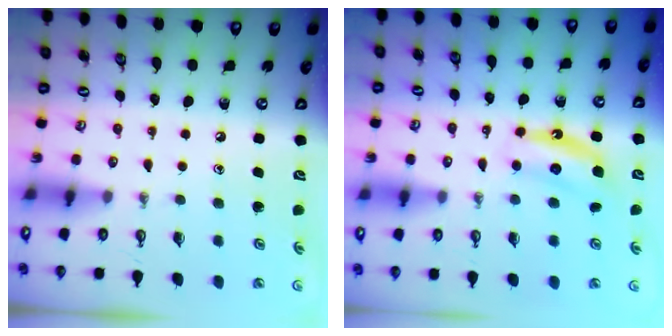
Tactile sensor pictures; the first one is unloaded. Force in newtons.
{"total": 6.5, "press": 6.4, "slide": 1.0}